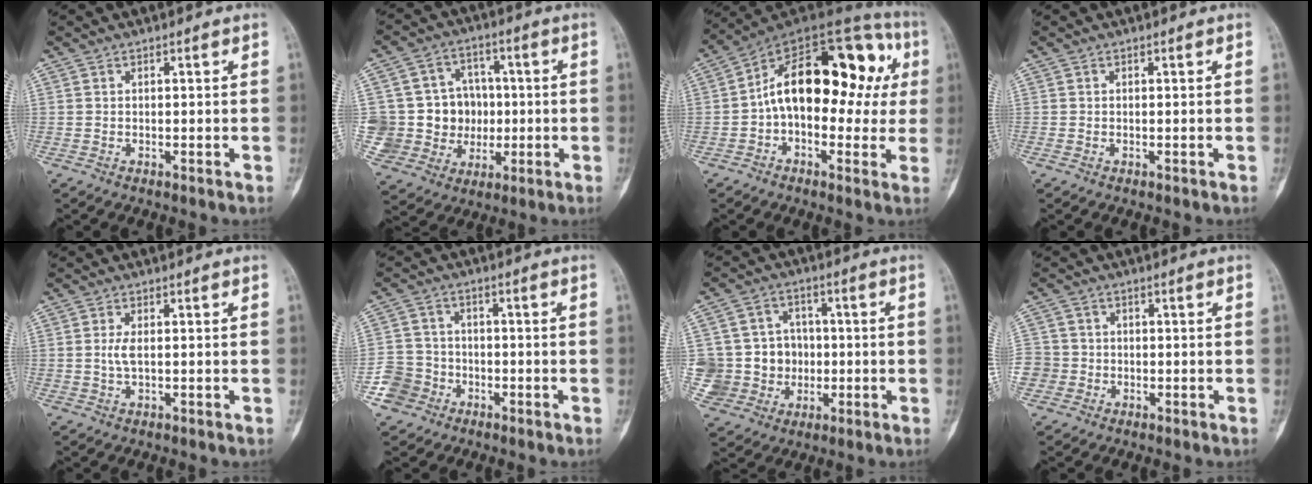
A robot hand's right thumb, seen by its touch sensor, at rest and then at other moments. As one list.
[{"total": 13.9, "force": [0.2, 12.8, 5.5], "torque": [-0.053, 0.023, 0.023]}, {"total": 23.6, "force": [1.9, 13.5, 19.3], "torque": [-0.241, 0.055, 0.017]}, {"total": 0.0}, {"total": 2.2, "force": [0.2, 0.8, 2.1], "torque": [-0.050, -0.002, 0.006]}, {"total": 6.5, "force": [-3.2, 5.6, 0.8], "torque": [0.010, 0.023, -0.061]}, {"total": 11.9, "force": [-0.5, 11.4, 3.5], "torque": [-0.032, 0.024, 0.004]}, {"total": 5.9, "force": [-1.5, 5.6, 1.0], "torque": [-0.016, 0.015, -0.029]}]